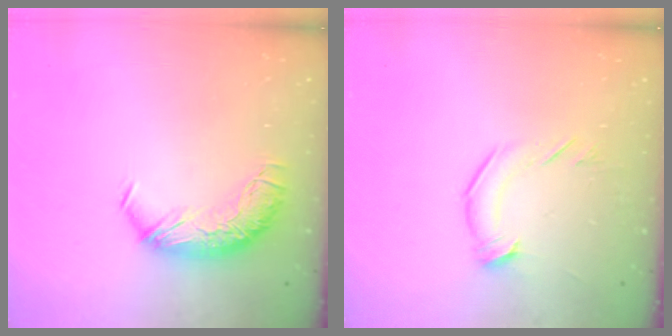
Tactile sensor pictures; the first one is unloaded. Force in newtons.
{"total": 2.8, "press": 2.7, "slide": 0.4}